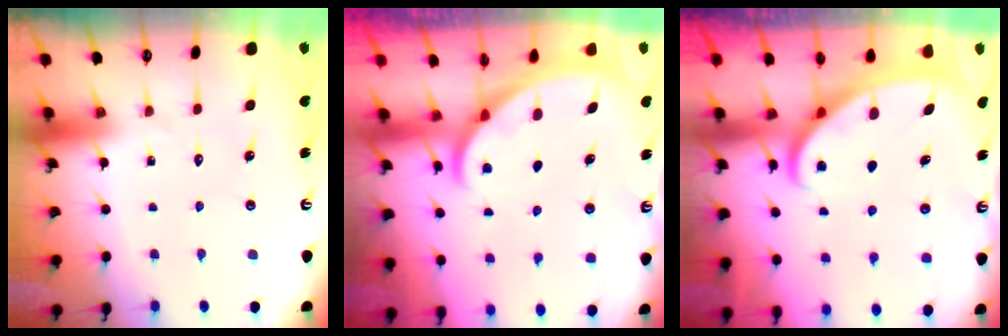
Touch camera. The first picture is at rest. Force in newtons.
{"total": 1.5, "press": 1.5, "slide": 0.1}
{"total": 2.5, "press": 2.5, "slide": 0.3}